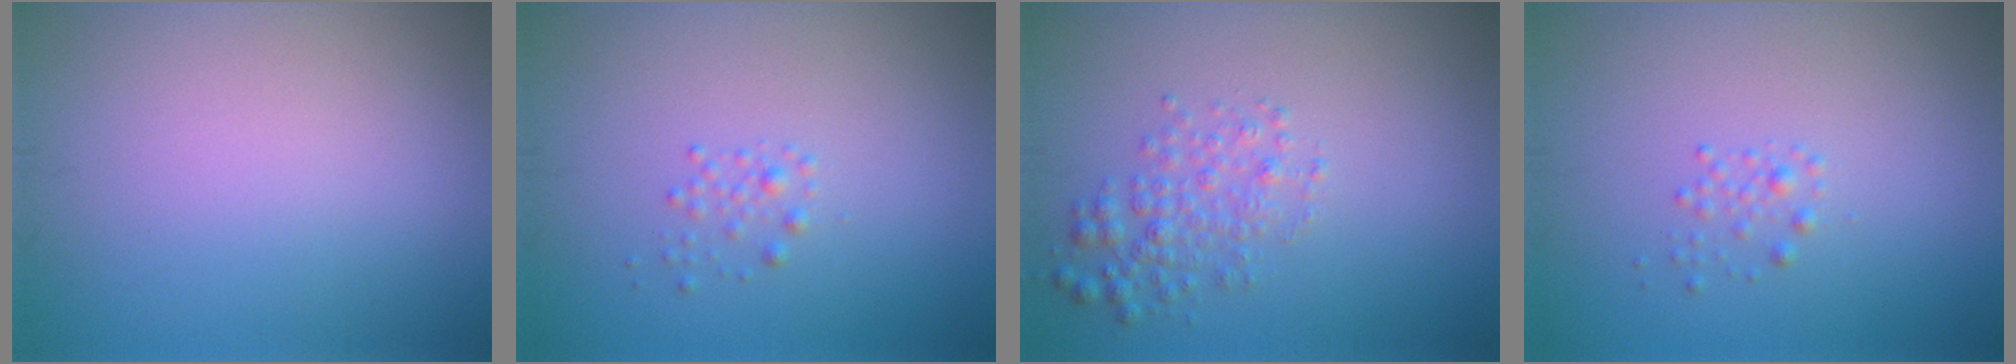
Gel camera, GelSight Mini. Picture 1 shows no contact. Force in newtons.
{"total": 0.9, "press": 0.9, "slide": 0.0}
{"total": 2.4, "press": 2.4, "slide": 0.1}
{"total": 0.9, "press": 0.9, "slide": 0.0}